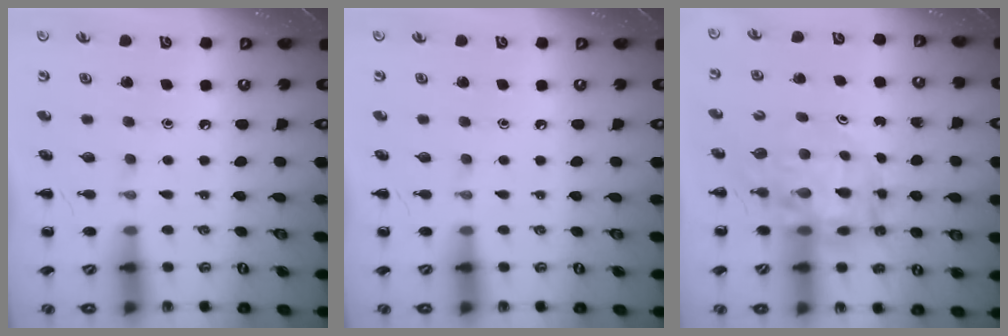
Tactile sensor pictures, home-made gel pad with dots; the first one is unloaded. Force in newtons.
{"total": 0.0}
{"total": 11.1, "press": 10.6, "slide": 3.6}